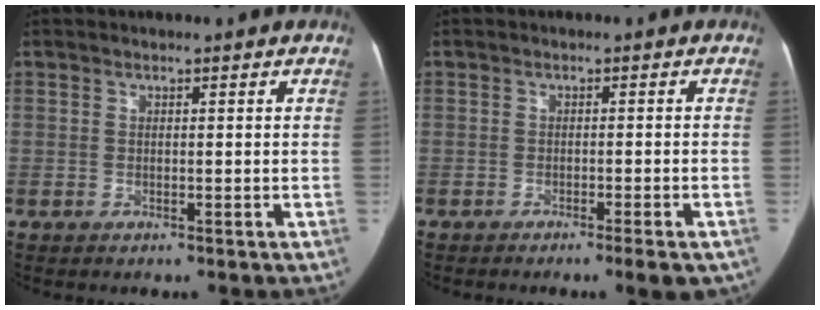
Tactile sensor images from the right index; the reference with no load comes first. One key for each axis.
{"total": 3.7, "fx": -2.5, "fy": 0.3, "fz": 2.7, "tx": -0.031, "ty": -0.003, "tz": -0.033}